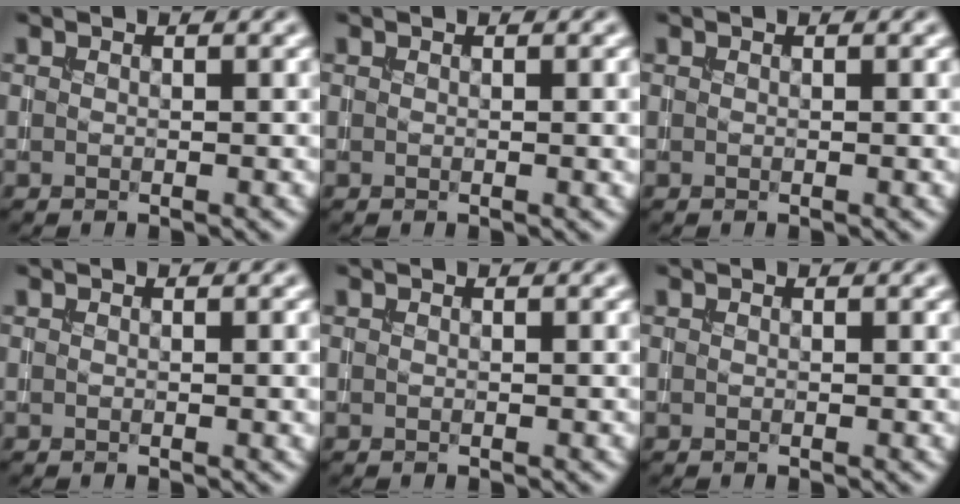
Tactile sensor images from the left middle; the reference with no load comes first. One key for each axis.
{"total": 1.1, "fx": 0.1, "fy": 0.2, "fz": 1.1, "tx": -0.011, "ty": 0.000, "tz": 0.000}
{"total": 0.0}
{"total": 1.0, "fx": 0.0, "fy": 0.2, "fz": 0.9, "tx": -0.009, "ty": 0.000, "tz": 0.000}
{"total": 0.0}
{"total": 0.0}